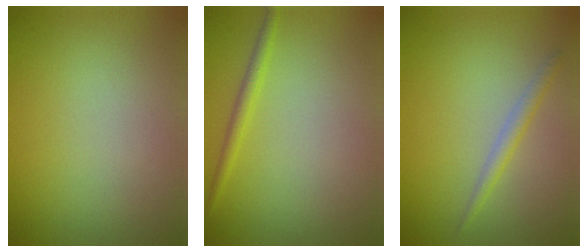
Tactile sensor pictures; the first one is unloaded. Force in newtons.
{"total": 1.5, "press": 1.5, "slide": 0.1}
{"total": 1.5, "press": 1.5, "slide": 0.0}